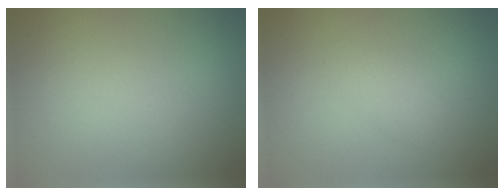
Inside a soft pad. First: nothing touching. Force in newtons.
{"total": 1.3, "press": 1.3, "slide": 0.0}